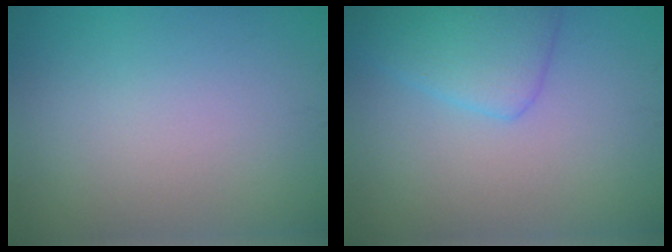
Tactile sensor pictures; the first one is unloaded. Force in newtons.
{"total": 3.8, "press": 3.8, "slide": 0.1}